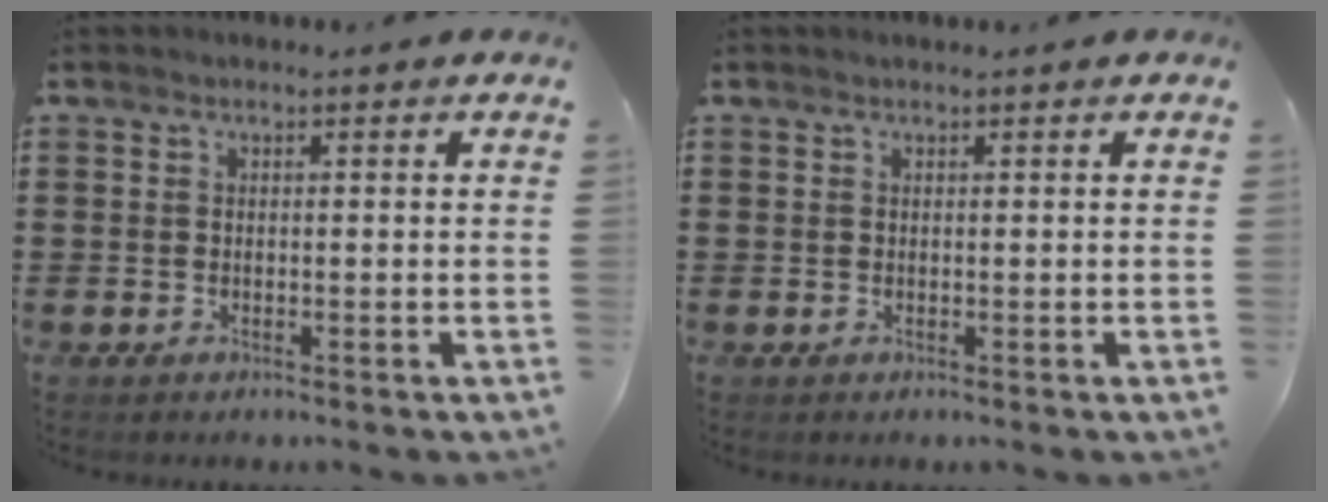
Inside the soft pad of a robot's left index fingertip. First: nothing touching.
{"total": 0.0}